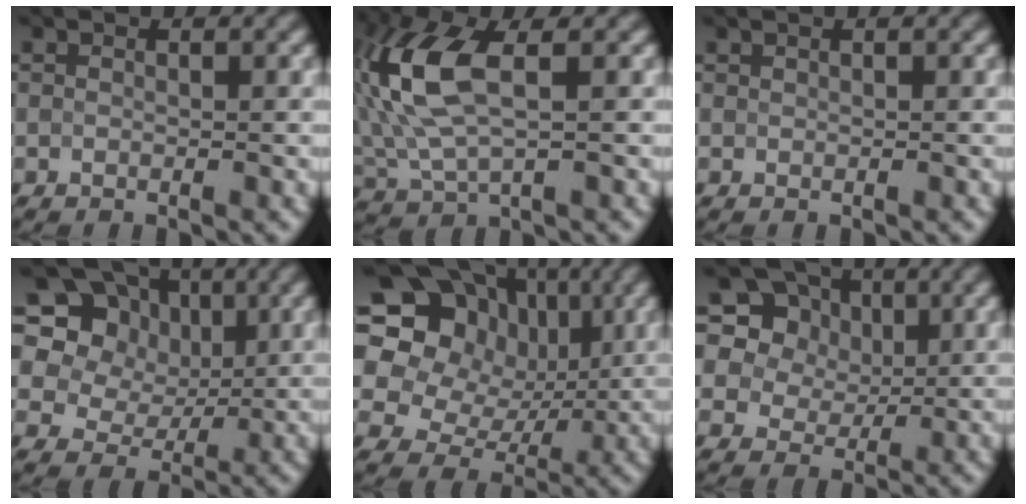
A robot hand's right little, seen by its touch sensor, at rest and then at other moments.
{"total": 8.6, "force": [1.2, 4.3, 7.3], "torque": [-0.183, 0.012, 0.018]}
{"total": 0.0}
{"total": 18.0, "force": [8.7, 13.6, 8.0], "torque": [-0.187, 0.060, 0.145]}
{"total": 16.9, "force": [6.2, 13.5, 8.0], "torque": [-0.176, 0.052, 0.087]}
{"total": 12.2, "force": [6.5, 8.7, 5.5], "torque": [-0.138, 0.031, 0.101]}